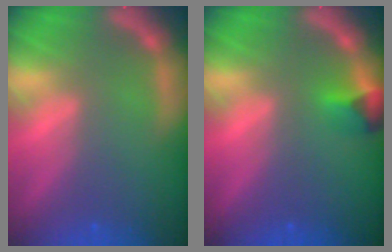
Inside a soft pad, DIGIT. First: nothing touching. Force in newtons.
{"total": 1.9}